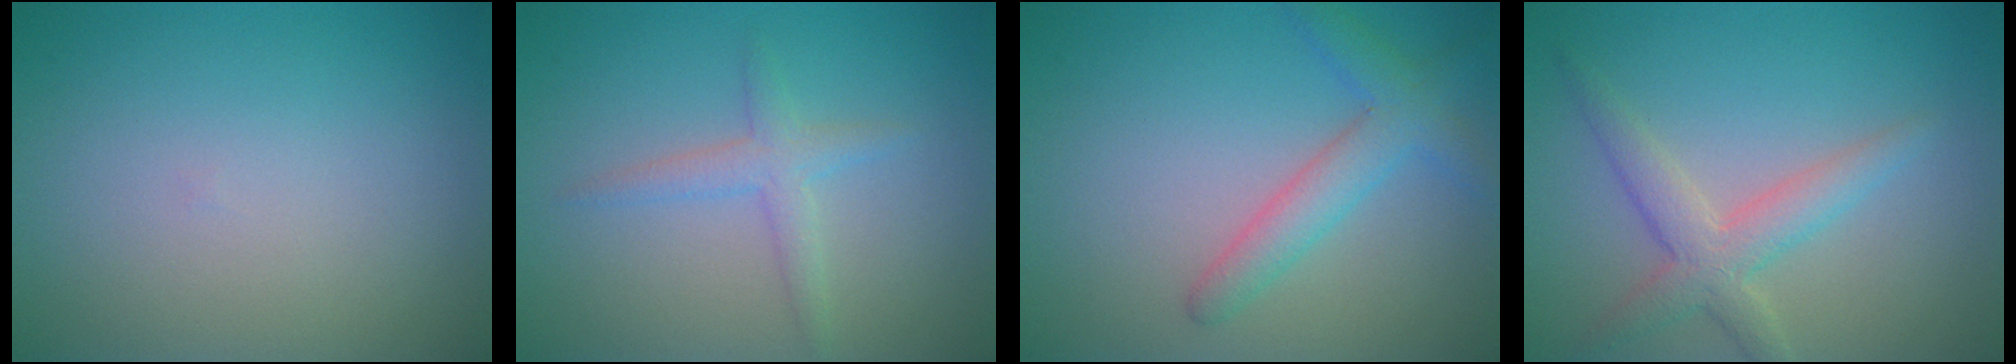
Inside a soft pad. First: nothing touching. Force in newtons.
{"total": 1.9, "press": 1.9, "slide": 0.1}
{"total": 2.2, "press": 2.2, "slide": 0.2}
{"total": 3.4, "press": 3.4, "slide": 0.1}